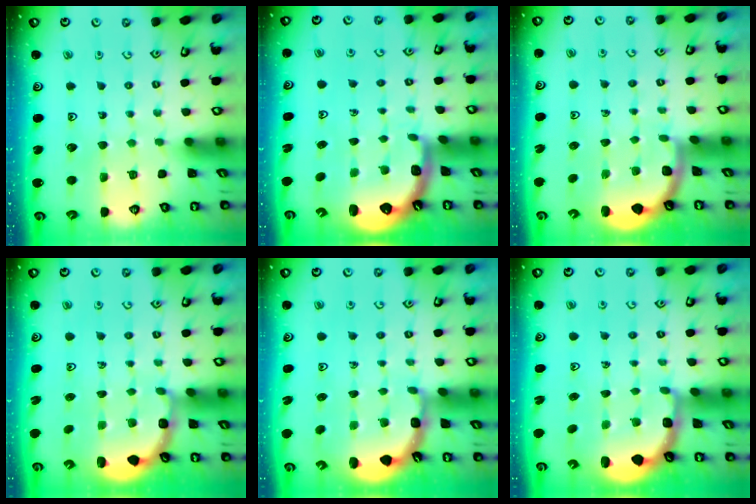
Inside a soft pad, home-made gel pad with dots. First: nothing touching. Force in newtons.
{"total": 1.9, "press": 1.7, "slide": 0.6}
{"total": 2.2, "press": 2.2, "slide": 0.1}
{"total": 3.0, "press": 2.4, "slide": 1.8}
{"total": 2.1, "press": 1.9, "slide": 0.9}
{"total": 2.5, "press": 2.2, "slide": 1.2}